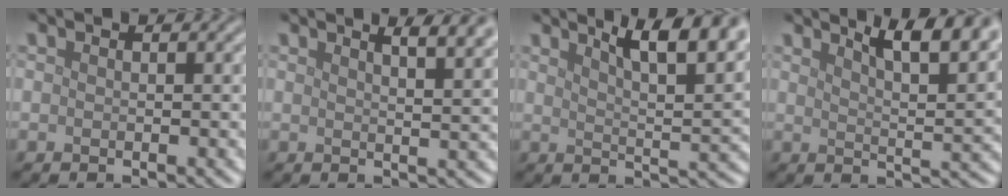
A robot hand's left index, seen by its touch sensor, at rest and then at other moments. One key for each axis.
{"total": 6.0, "fx": 3.9, "fy": 2.1, "fz": 4.1, "tx": -0.019, "ty": 0.033, "tz": 0.027}
{"total": 8.9, "fx": 5.6, "fy": 2.5, "fz": 6.4, "tx": -0.060, "ty": 0.018, "tz": 0.065}
{"total": 8.1, "fx": 5.3, "fy": 2.2, "fz": 5.6, "tx": -0.050, "ty": 0.015, "tz": 0.059}